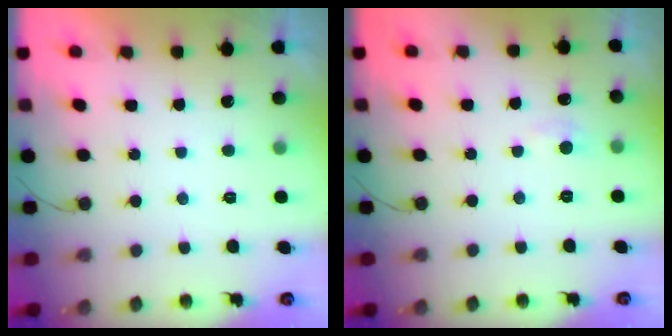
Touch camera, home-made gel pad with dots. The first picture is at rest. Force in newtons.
{"total": 2.8, "press": 2.7, "slide": 0.4}